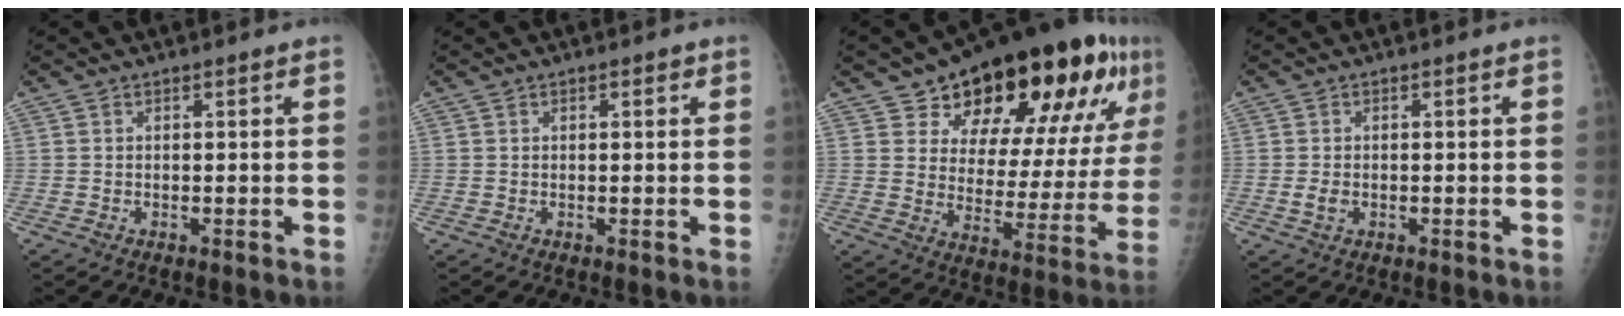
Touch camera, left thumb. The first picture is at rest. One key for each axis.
{"total": 1.1, "fx": 0.5, "fy": 0.6, "fz": 0.7, "tx": -0.003, "ty": 0.001, "tz": 0.004}
{"total": 26.2, "fx": 14.5, "fy": 11.2, "fz": 18.8, "tx": -0.237, "ty": -0.033, "tz": 0.216}
{"total": 2.1, "fx": -0.4, "fy": 1.5, "fz": 1.4, "tx": -0.023, "ty": 0.002, "tz": -0.005}